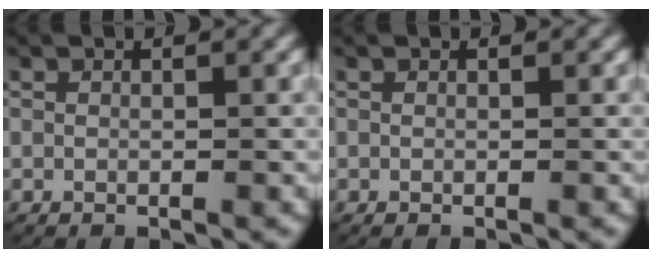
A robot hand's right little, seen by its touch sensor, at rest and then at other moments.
{"total": 0.0}